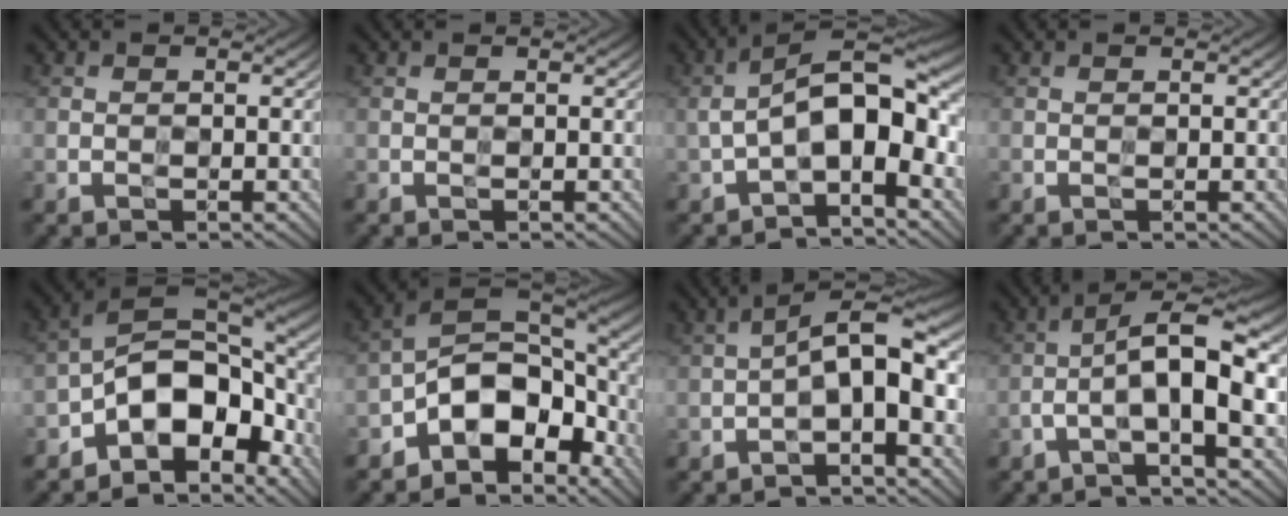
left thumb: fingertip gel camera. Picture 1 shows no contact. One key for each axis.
{"total": 0.0}
{"total": 9.8, "fx": -1.9, "fy": 4.1, "fz": 8.7, "tx": -0.149, "ty": 0.019, "tz": -0.036}
{"total": 0.0}
{"total": 11.9, "fx": -4.9, "fy": 6.7, "fz": 8.6, "tx": -0.142, "ty": -0.002, "tz": -0.097}
{"total": 11.2, "fx": -5.4, "fy": 6.4, "fz": 7.4, "tx": -0.132, "ty": -0.005, "tz": -0.106}
{"total": 6.6, "fx": -1.7, "fy": 2.2, "fz": 5.9, "tx": -0.092, "ty": 0.023, "tz": -0.038}
{"total": 7.3, "fx": -1.8, "fy": 1.5, "fz": 7.0, "tx": -0.116, "ty": 0.026, "tz": -0.046}